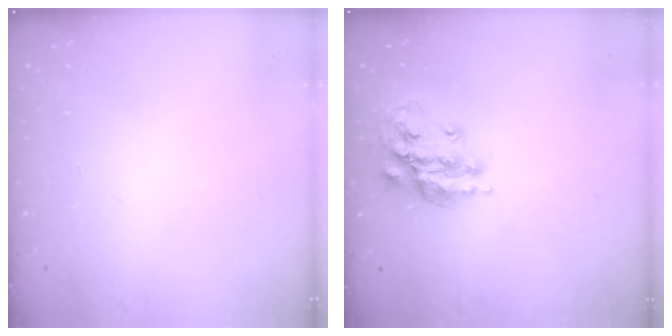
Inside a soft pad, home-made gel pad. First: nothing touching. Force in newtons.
{"total": 16.1, "press": 16.1, "slide": 1.5}